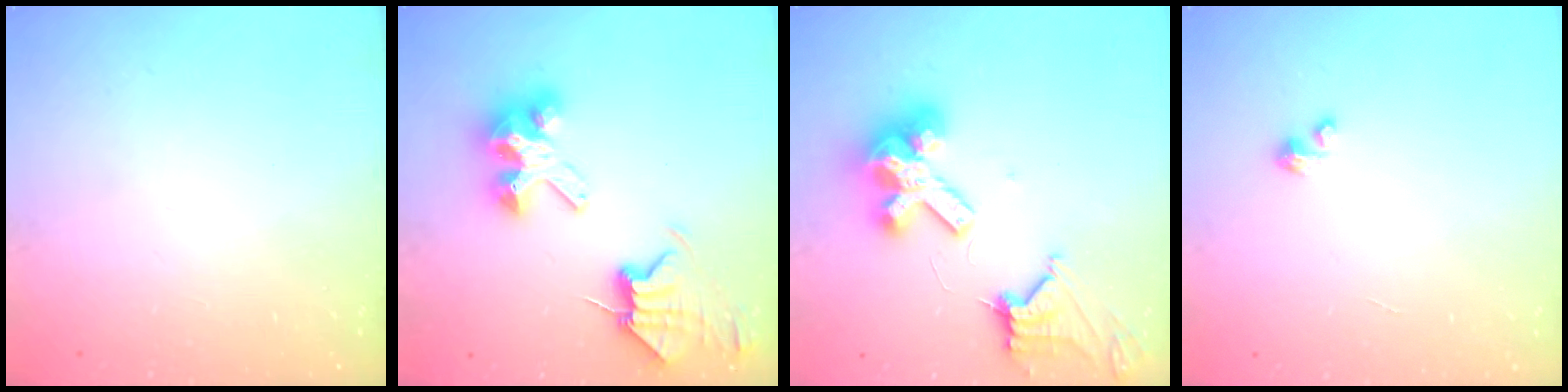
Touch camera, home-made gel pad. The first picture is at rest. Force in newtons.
{"total": 9.9, "press": 9.9, "slide": 1.1}
{"total": 12.6, "press": 12.5, "slide": 1.4}
{"total": 0.6, "press": 0.6, "slide": 0.3}